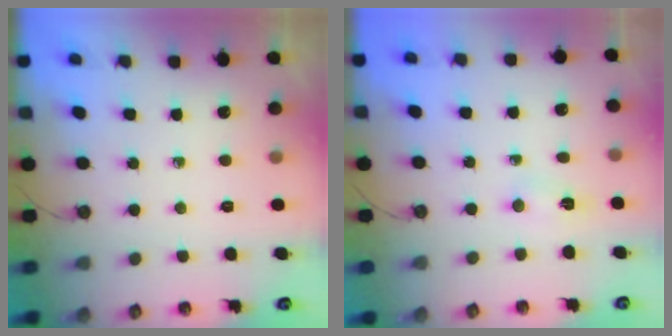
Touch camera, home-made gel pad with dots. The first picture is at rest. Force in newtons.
{"total": 2.0, "press": 1.5, "slide": 1.3}